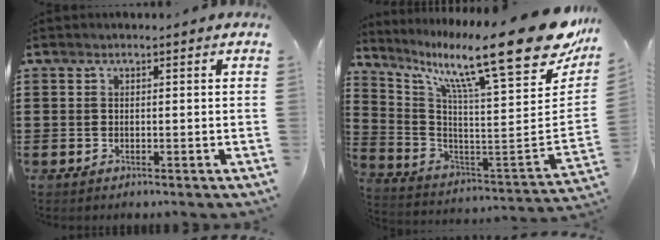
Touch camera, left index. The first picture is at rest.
{"total": 16.4, "force": [11.1, 1.2, 12.0], "torque": [-0.212, -0.097, 0.170]}